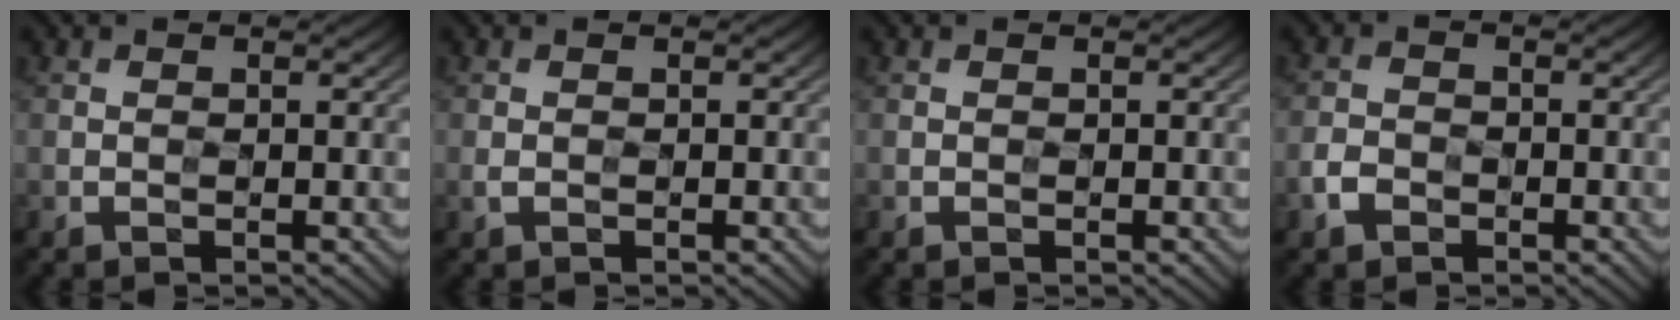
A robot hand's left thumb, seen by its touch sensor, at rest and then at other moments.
{"total": 0.7, "force": [-0.3, 0.4, 0.4], "torque": [-0.017, 0.002, -0.004]}
{"total": 0.0}
{"total": 2.4, "force": [-1.6, 1.6, 0.9], "torque": [-0.023, 0.005, -0.034]}